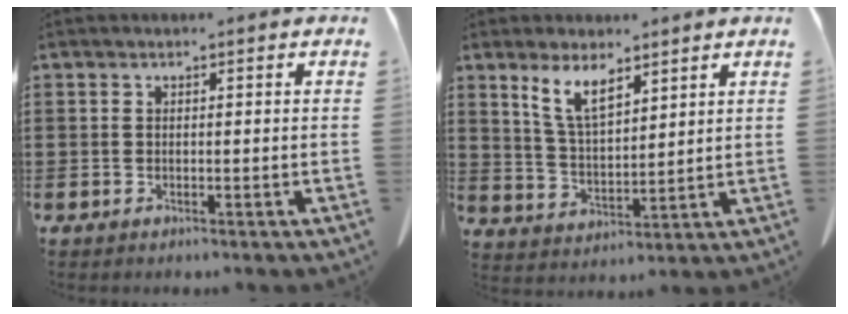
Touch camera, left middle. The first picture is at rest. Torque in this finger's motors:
{"motor_torque": [0.20, 0.16, 0.19, 0.08]}